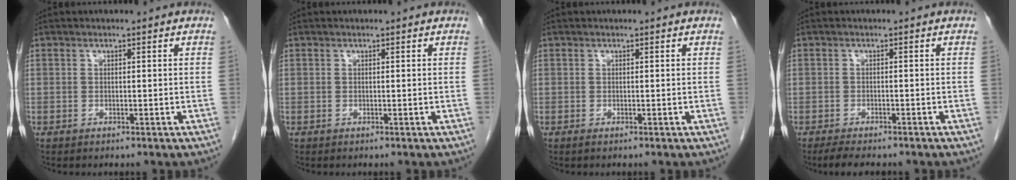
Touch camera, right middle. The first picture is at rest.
{"total": 0.0}
{"total": 0.0}
{"total": 4.5, "force": [-3.8, 1.2, 2.1], "torque": [-0.040, -0.012, -0.055]}